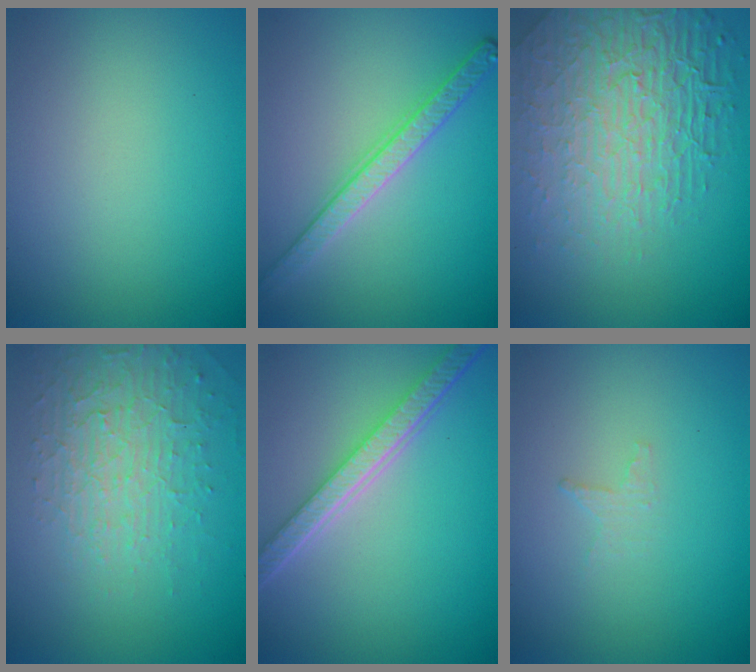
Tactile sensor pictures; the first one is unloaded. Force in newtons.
{"total": 3.2, "press": 3.0, "slide": 1.0}
{"total": 8.8, "press": 6.0, "slide": 6.4}
{"total": 5.3, "press": 3.4, "slide": 4.1}
{"total": 5.4, "press": 4.0, "slide": 3.6}
{"total": 0.9, "press": 0.8, "slide": 0.3}